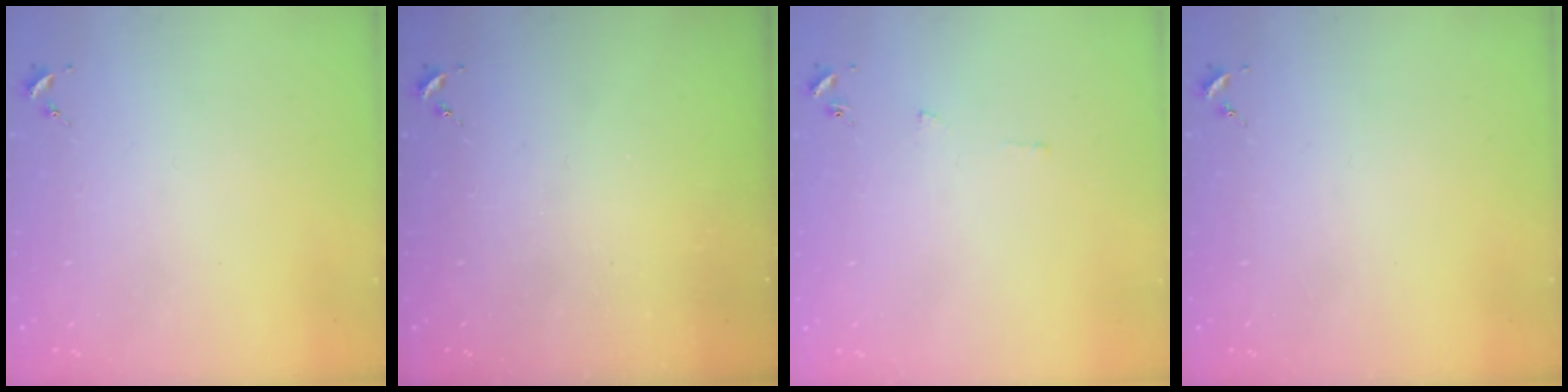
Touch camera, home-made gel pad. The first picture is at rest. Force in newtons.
{"total": 0.0}
{"total": 3.3, "press": 3.2, "slide": 0.7}
{"total": 0.0}